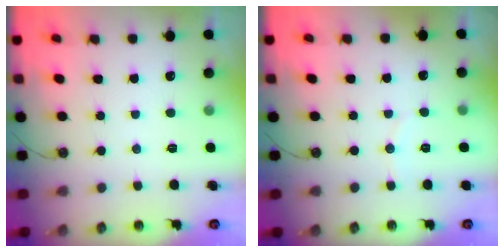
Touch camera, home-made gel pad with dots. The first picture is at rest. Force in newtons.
{"total": 2.6, "press": 2.6, "slide": 0.2}